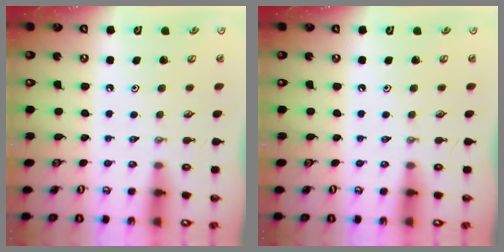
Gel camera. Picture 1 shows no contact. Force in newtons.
{"total": 0.0}